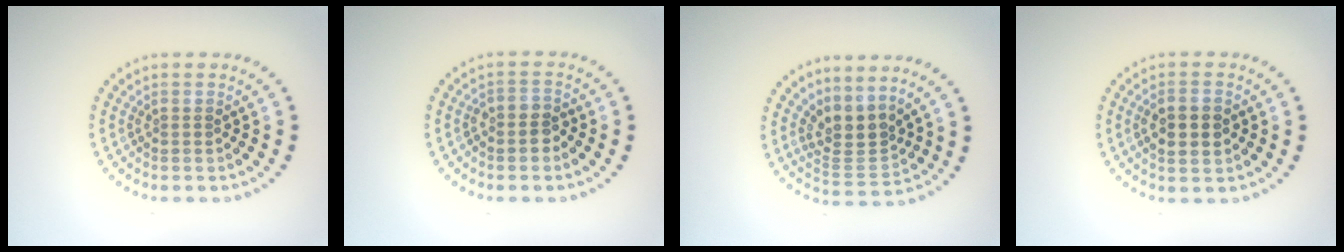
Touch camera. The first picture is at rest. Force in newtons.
{"total": 1.9, "press": 1.7, "slide": 0.8}
{"total": 3.2, "press": 2.4, "slide": 2.2}
{"total": 2.9, "press": 2.9, "slide": 0.1}